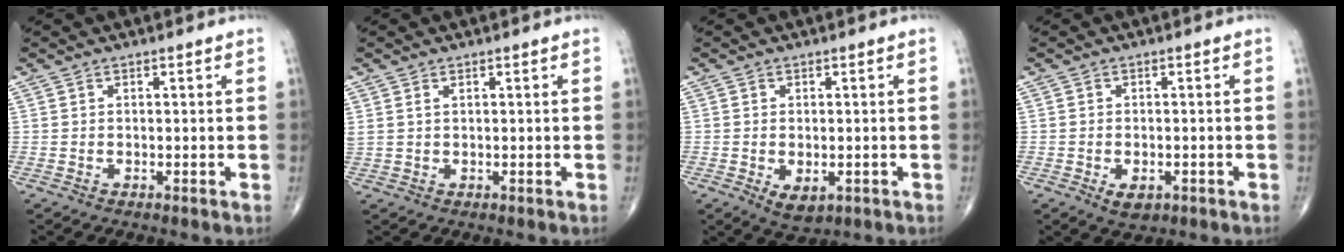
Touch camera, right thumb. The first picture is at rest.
{"total": 1.7, "force": [0.8, 0.9, 1.2], "torque": [-0.035, 0.010, 0.025]}
{"total": 4.4, "force": [-1.3, 2.6, 3.3], "torque": [-0.052, -0.005, -0.011]}
{"total": 3.5, "force": [-1.4, 2.1, 2.5], "torque": [-0.036, 0.000, -0.016]}